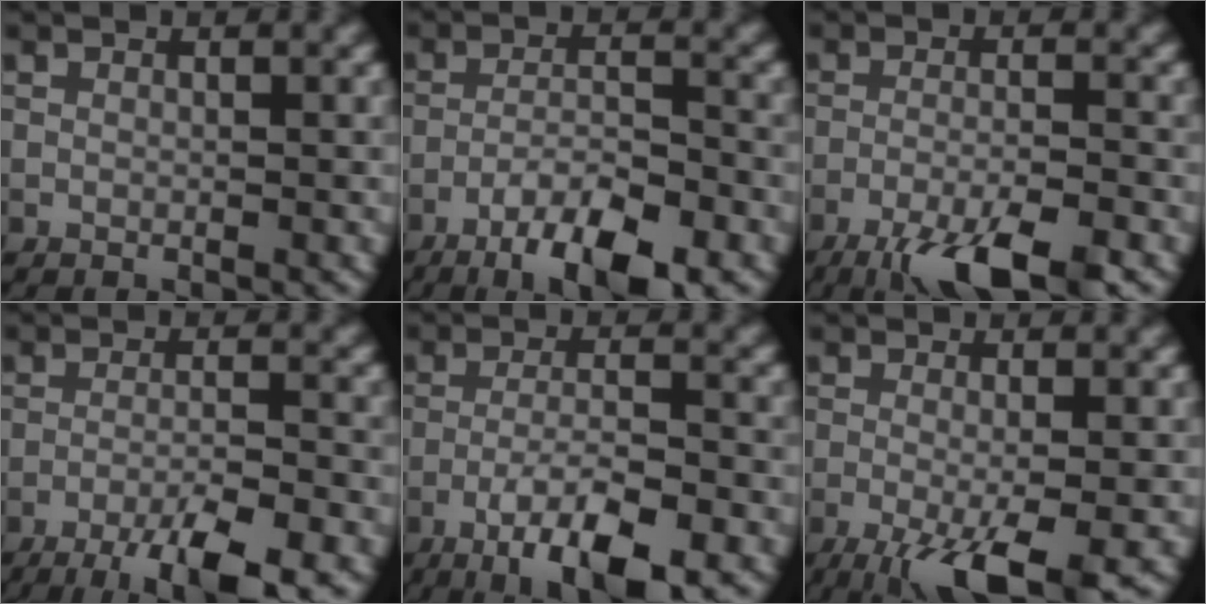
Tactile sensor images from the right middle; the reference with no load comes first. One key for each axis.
{"total": 7.7, "fx": -5.1, "fy": 1.8, "fz": 5.5, "tx": -0.093, "ty": 0.000, "tz": -0.085}
{"total": 8.5, "fx": -6.0, "fy": 1.7, "fz": 5.7, "tx": -0.098, "ty": -0.023, "tz": -0.101}
{"total": 8.2, "fx": -5.5, "fy": 1.4, "fz": 5.8, "tx": -0.091, "ty": -0.010, "tz": -0.087}
{"total": 7.8, "fx": -4.6, "fy": 1.7, "fz": 6.0, "tx": -0.104, "ty": 0.000, "tz": -0.080}
{"total": 7.6, "fx": -3.9, "fy": 1.7, "fz": 6.3, "tx": -0.103, "ty": -0.009, "tz": -0.064}